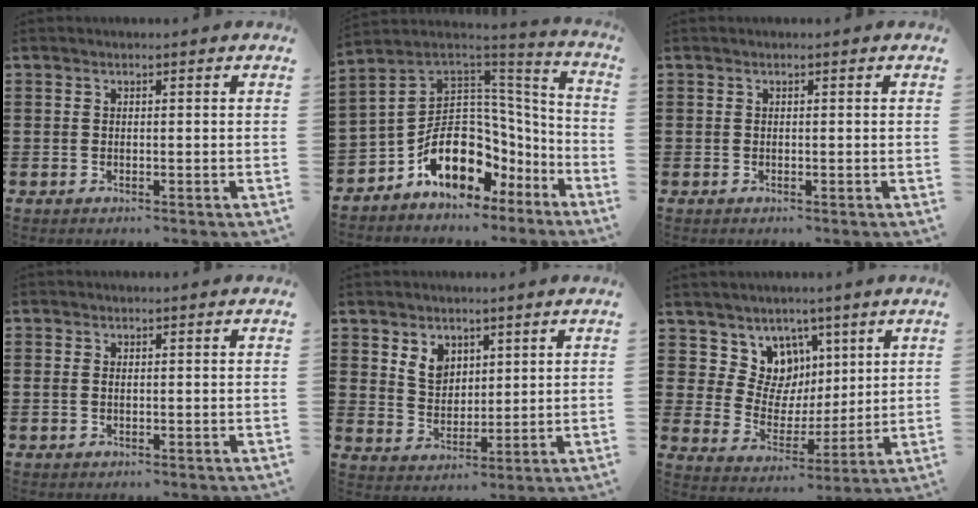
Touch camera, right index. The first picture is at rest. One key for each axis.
{"total": 13.1, "fx": -4.5, "fy": 9.2, "fz": 8.1, "tx": -0.158, "ty": -0.006, "tz": -0.084}
{"total": 0.0}
{"total": 0.8, "fx": 0.0, "fy": 0.5, "fz": 0.5, "tx": -0.013, "ty": 0.003, "tz": 0.000}
{"total": 5.0, "fx": 2.9, "fy": 3.7, "fz": 1.6, "tx": -0.039, "ty": 0.010, "tz": 0.054}
{"total": 8.5, "fx": 4.4, "fy": 7.1, "fz": 1.9, "tx": -0.070, "ty": -0.029, "tz": 0.084}